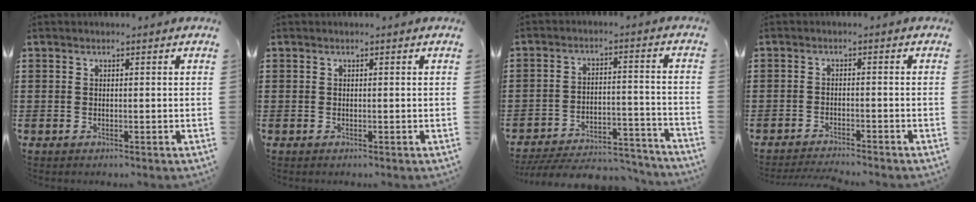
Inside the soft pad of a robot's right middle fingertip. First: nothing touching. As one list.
[{"total": 0.0}, {"total": 6.1, "force": [-5.8, 0.9, 1.8], "torque": [-0.037, 0.003, -0.116]}, {"total": 2.2, "force": [-2.2, -0.1, 0.2], "torque": [-0.006, 0.000, -0.045]}]